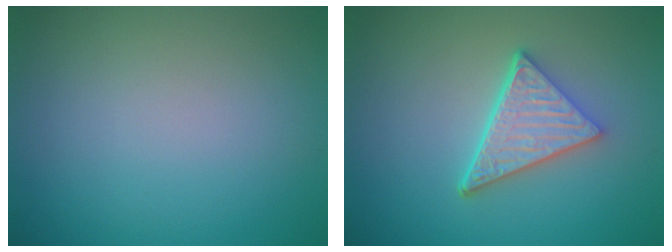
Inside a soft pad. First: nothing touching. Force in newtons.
{"total": 5.0, "press": 3.6, "slide": 3.5}